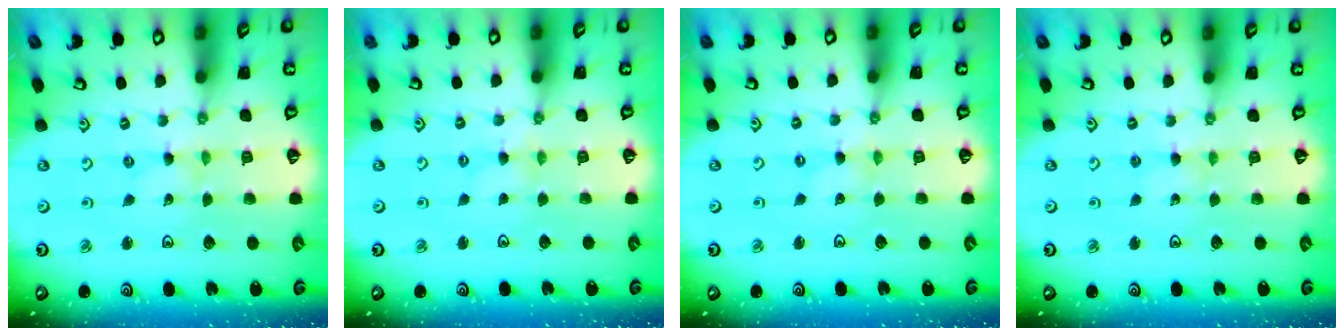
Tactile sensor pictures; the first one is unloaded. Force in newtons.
{"total": 2.3, "press": 2.3, "slide": 0.3}
{"total": 0.0}
{"total": 2.4, "press": 2.3, "slide": 0.3}